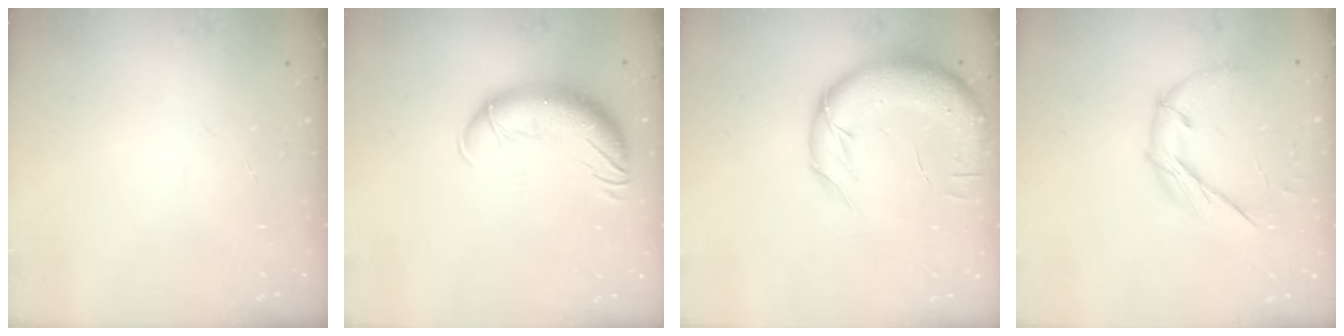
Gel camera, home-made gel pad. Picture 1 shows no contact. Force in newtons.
{"total": 13.6, "press": 13.1, "slide": 3.6}
{"total": 12.8, "press": 12.5, "slide": 2.9}
{"total": 9.1, "press": 9.1, "slide": 0.4}